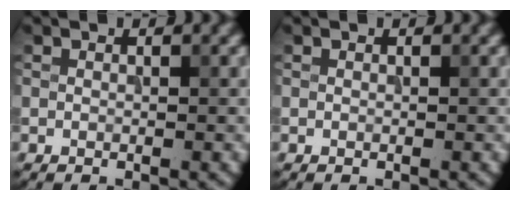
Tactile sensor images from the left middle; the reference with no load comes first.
{"total": 0.0}